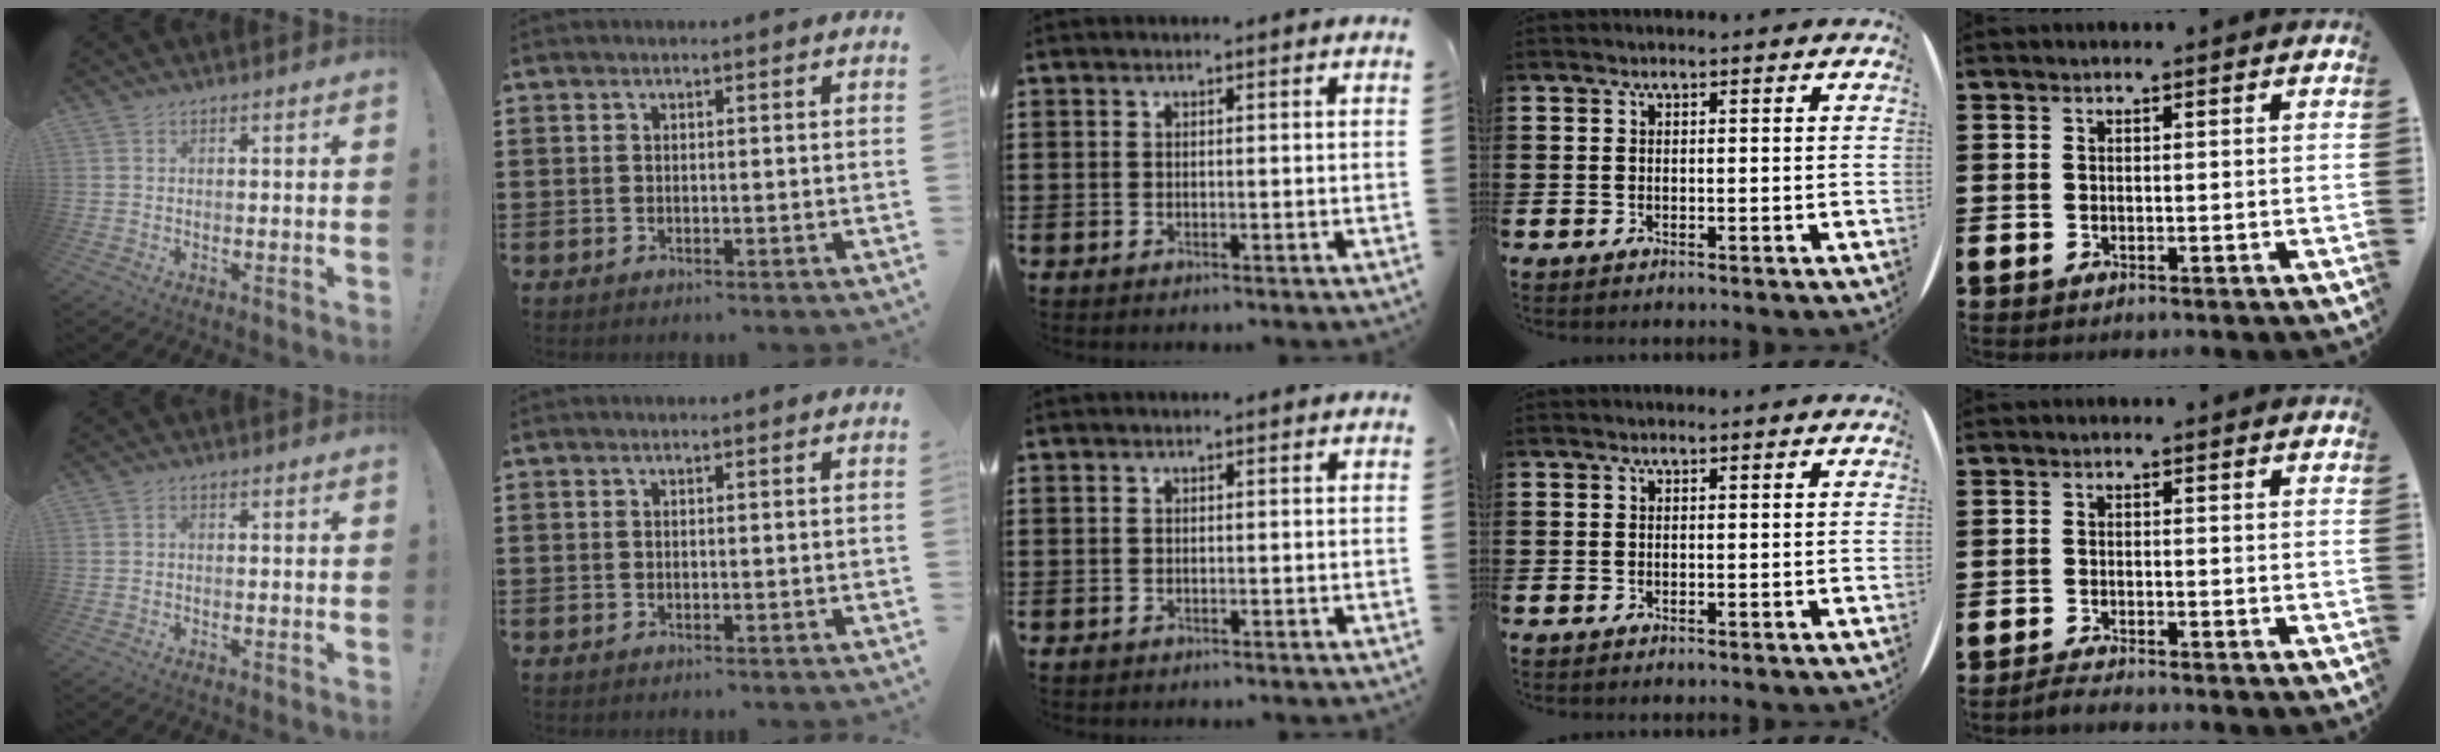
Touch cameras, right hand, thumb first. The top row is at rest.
{"thumb": {"total": 0.6, "force": [-0.3, 0.4, 0.3], "torque": [-0.007, 0.002, -0.006]}, "little": {"total": 1.4, "force": [-1.4, 0.0, 0.4], "torque": [-0.009, 0.001, -0.027]}}